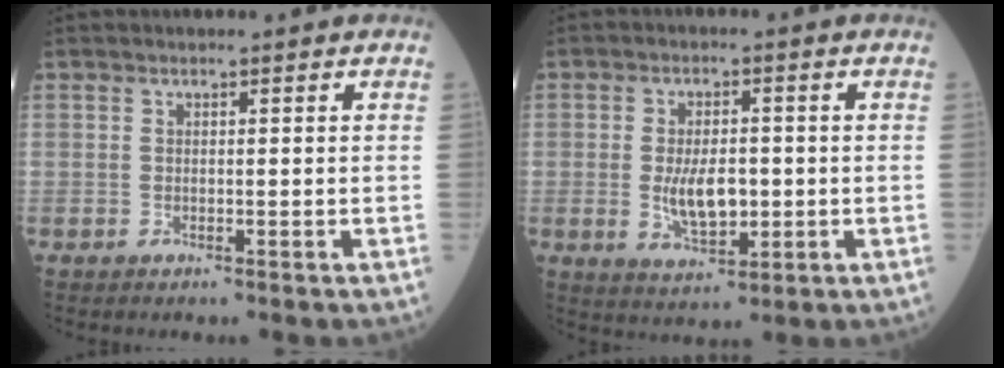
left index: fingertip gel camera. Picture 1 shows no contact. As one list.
[{"total": 6.7, "force": [-0.8, 3.1, 5.9], "torque": [-0.112, -0.006, -0.007]}]